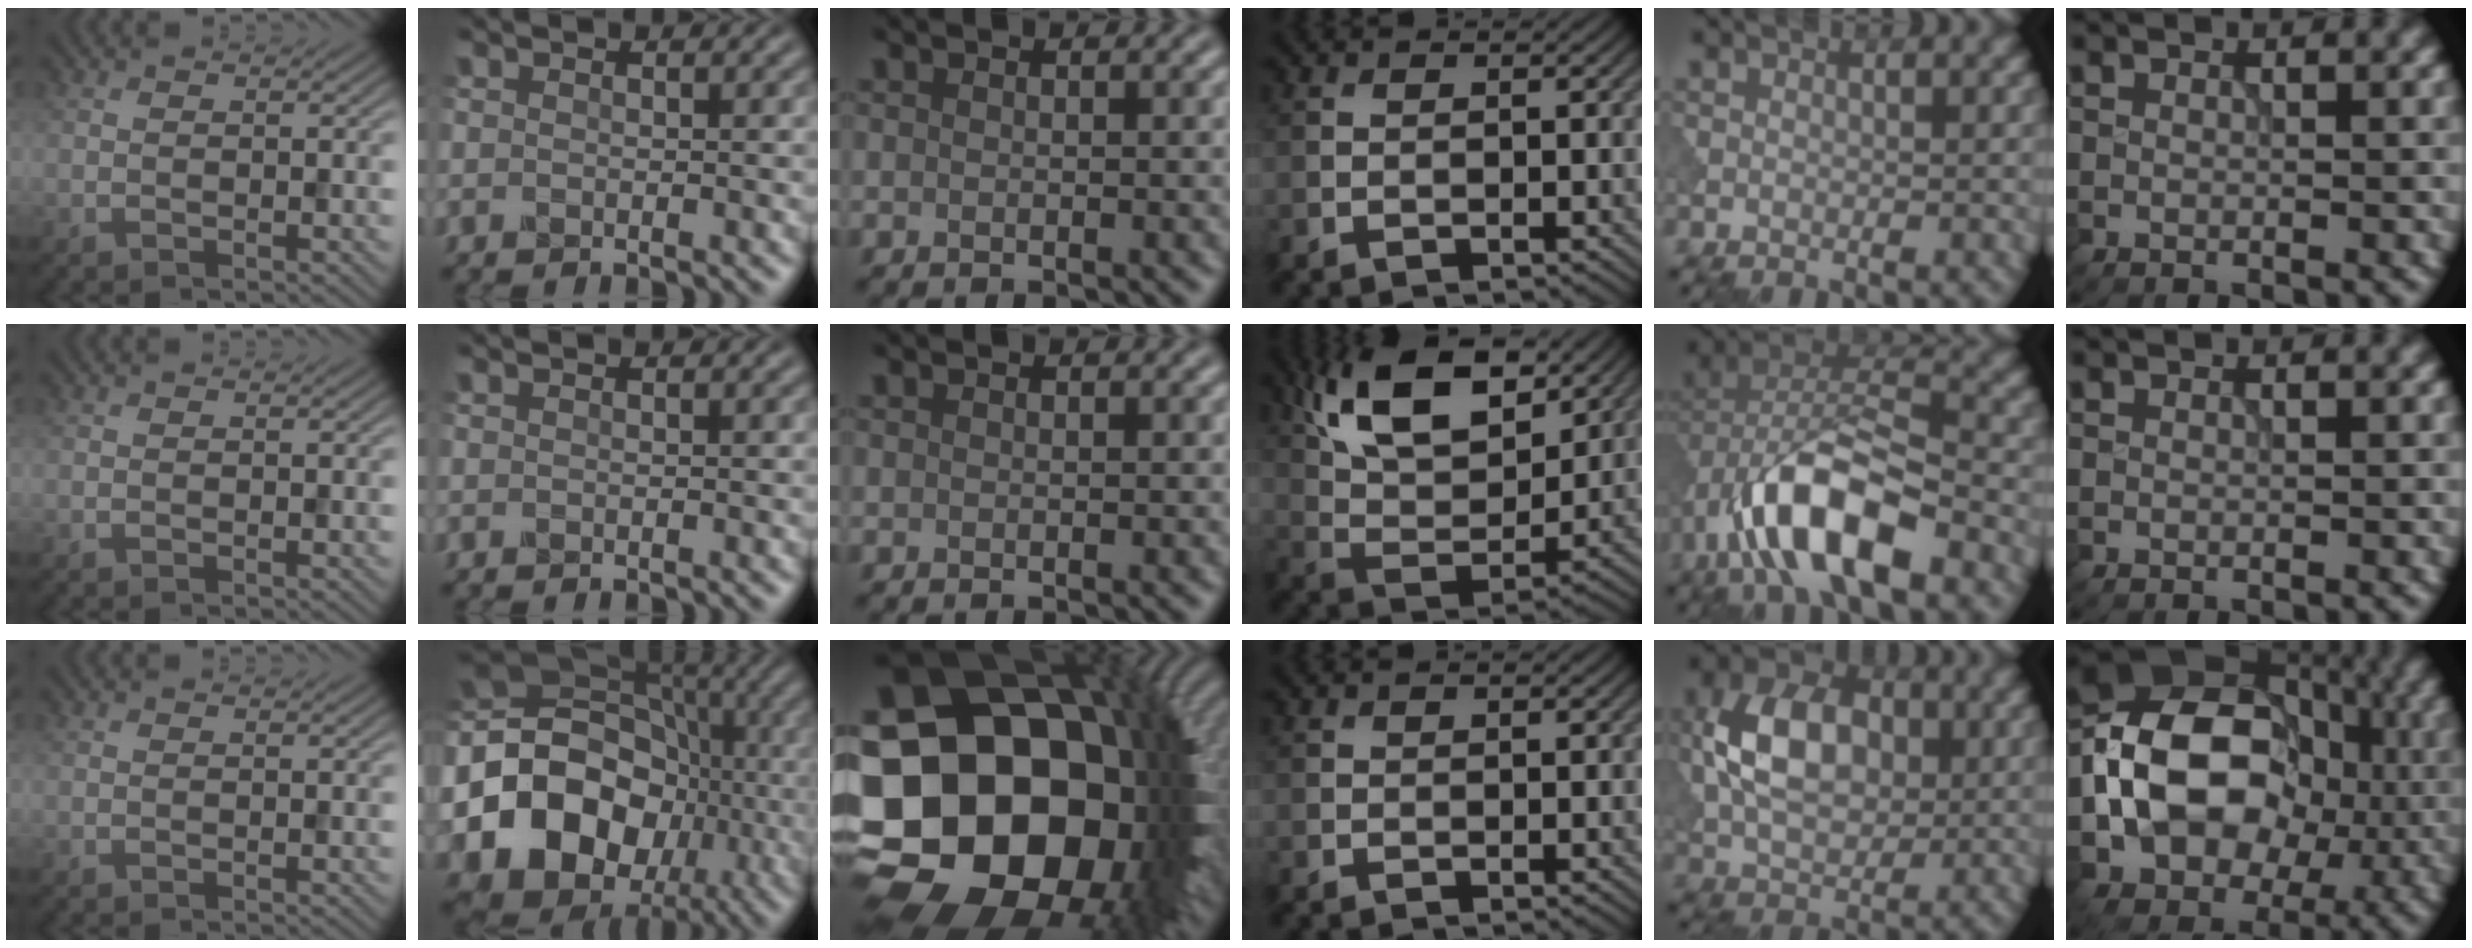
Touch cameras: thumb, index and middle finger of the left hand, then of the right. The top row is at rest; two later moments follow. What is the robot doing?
{"motion": "insert", "object": "peg toy"}